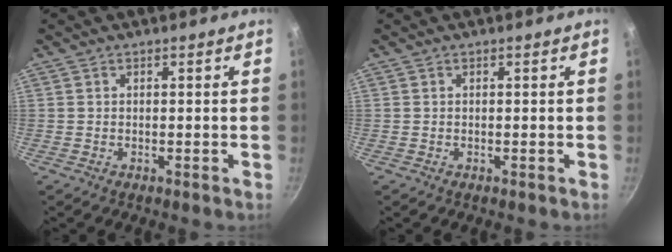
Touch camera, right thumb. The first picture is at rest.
{"total": 0.0}